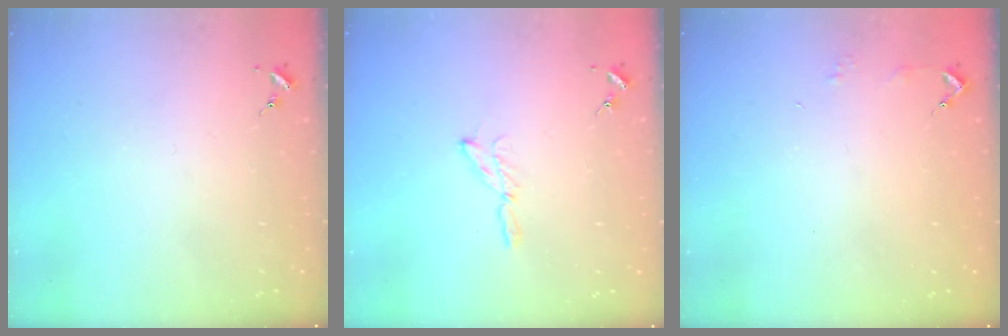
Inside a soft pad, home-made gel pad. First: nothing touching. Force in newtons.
{"total": 5.3, "press": 5.2, "slide": 0.6}
{"total": 2.9, "press": 2.8, "slide": 0.3}